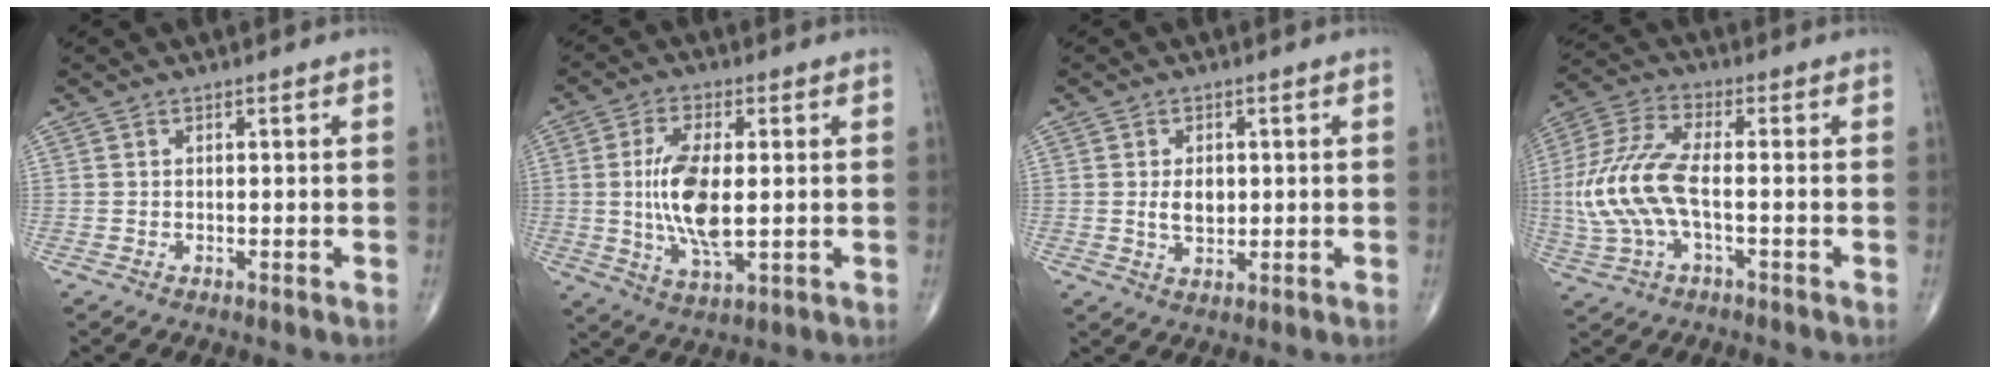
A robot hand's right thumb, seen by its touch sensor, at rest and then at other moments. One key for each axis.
{"total": 11.8, "fx": 0.2, "fy": 4.8, "fz": 10.8, "tx": -0.214, "ty": -0.013, "tz": 0.007}
{"total": 4.2, "fx": 0.3, "fy": 2.7, "fz": 3.2, "tx": -0.047, "ty": -0.004, "tz": 0.009}
{"total": 13.5, "fx": -1.7, "fy": 5.6, "fz": 12.2, "tx": -0.288, "ty": 0.023, "tz": -0.034}